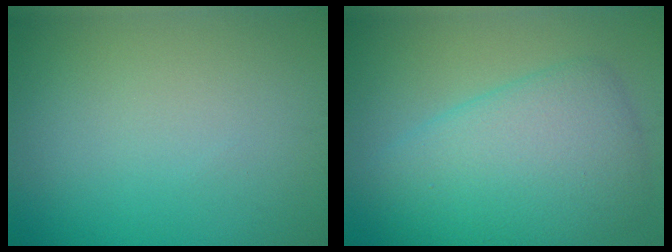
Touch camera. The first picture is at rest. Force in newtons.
{"total": 7.5, "press": 7.5, "slide": 0.1}